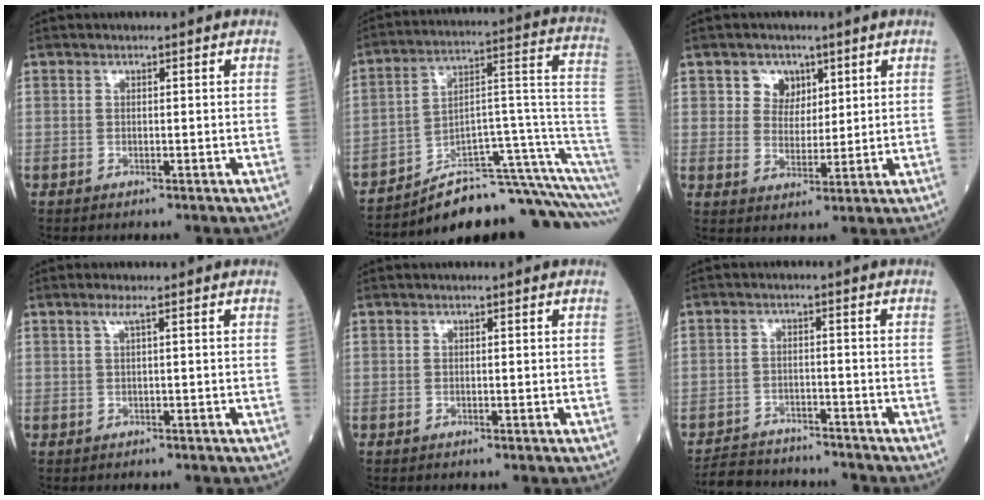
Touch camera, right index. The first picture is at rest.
{"total": 17.2, "force": [-14.0, 0.4, 10.0], "torque": [-0.074, 0.082, -0.205]}
{"total": 4.4, "force": [2.3, 3.6, 1.2], "torque": [-0.017, 0.005, 0.041]}
{"total": 1.0, "force": [0.3, -0.2, 0.9], "torque": [-0.022, 0.004, 0.006]}
{"total": 0.0}
{"total": 5.4, "force": [-5.1, 1.6, 0.5], "torque": [-0.005, -0.009, -0.083]}